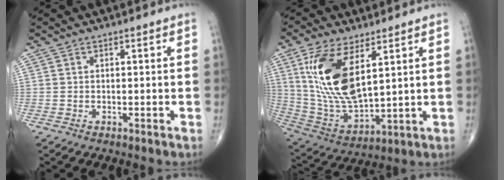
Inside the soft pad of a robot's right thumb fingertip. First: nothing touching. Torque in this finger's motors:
{"motor_torque": [0.48, 3.02, 2.02, 0.71, 0.60]}